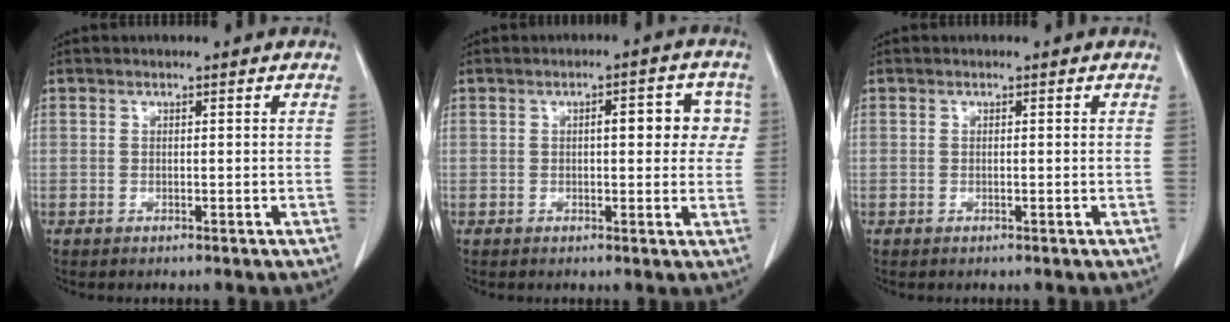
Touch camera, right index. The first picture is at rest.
{"total": 6.5, "force": [1.3, 2.5, 5.8], "torque": [-0.064, 0.021, 0.012]}
{"total": 0.0}